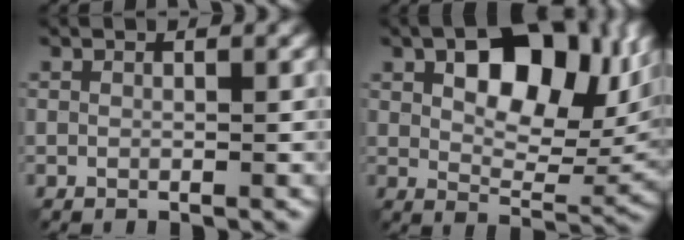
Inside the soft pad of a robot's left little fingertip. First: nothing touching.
{"total": 12.1, "force": [3.8, 6.5, 9.5], "torque": [-0.134, 0.006, 0.059]}